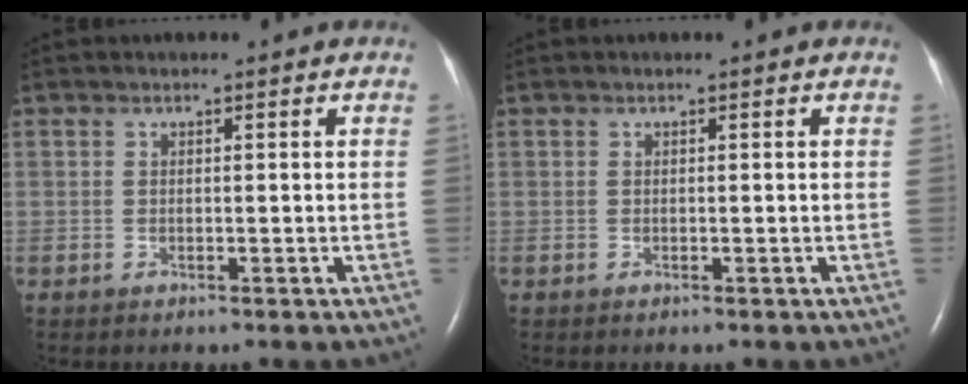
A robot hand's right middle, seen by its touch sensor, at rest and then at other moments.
{"total": 0.0}